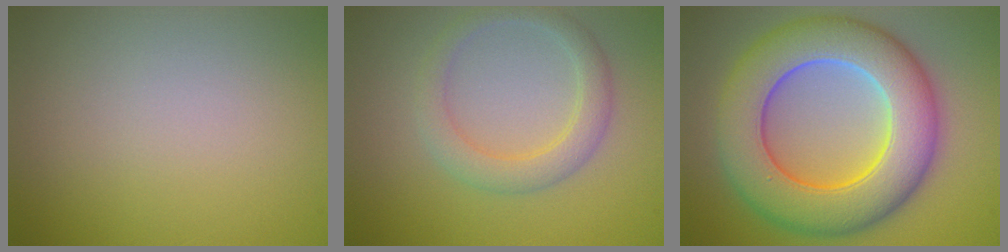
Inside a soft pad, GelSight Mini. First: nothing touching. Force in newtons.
{"total": 3.0, "press": 3.0, "slide": 0.1}
{"total": 11.4, "press": 11.4, "slide": 0.3}